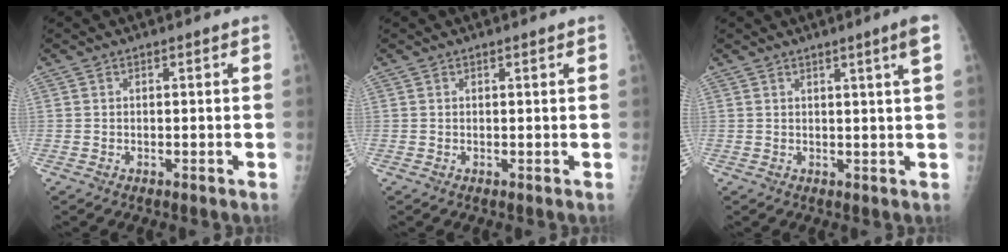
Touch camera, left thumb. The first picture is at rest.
{"total": 0.9, "force": [0.7, -0.1, 0.6], "torque": [-0.010, 0.000, 0.011]}
{"total": 3.9, "force": [1.9, -0.9, 3.3], "torque": [-0.052, -0.014, 0.029]}